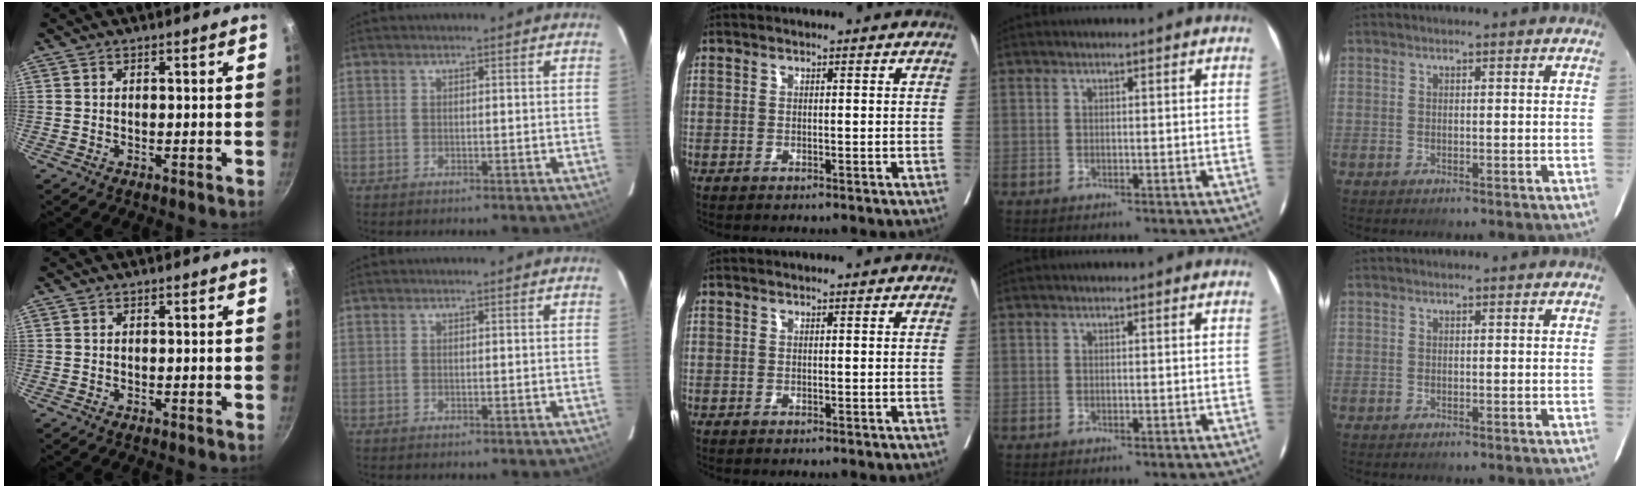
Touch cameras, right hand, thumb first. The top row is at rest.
{}